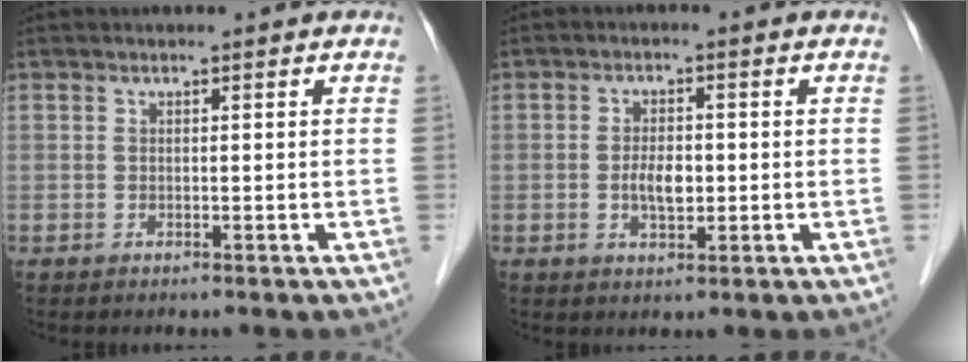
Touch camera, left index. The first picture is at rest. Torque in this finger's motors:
{"motor_torque": [0.16, 0.08, 0.11, 0.02]}